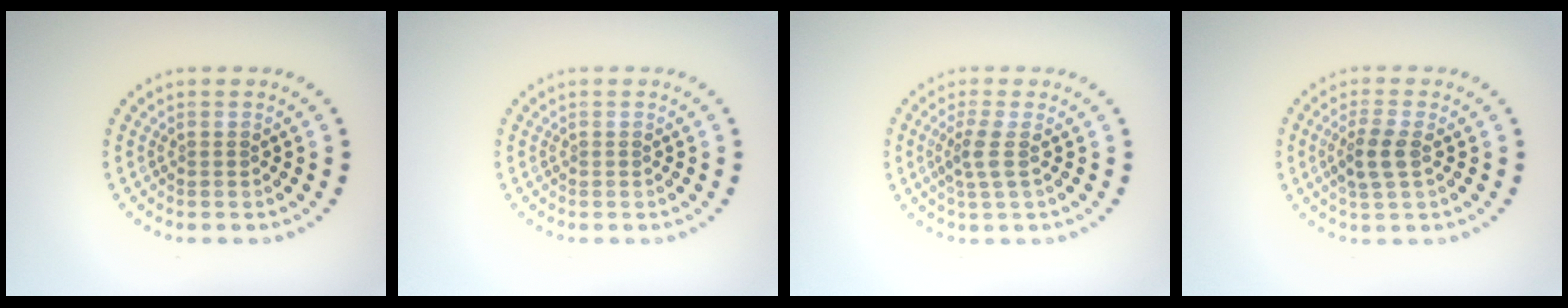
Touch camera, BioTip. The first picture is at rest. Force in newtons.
{"total": 0.0}
{"total": 2.1, "press": 1.6, "slide": 1.4}
{"total": 2.4, "press": 2.3, "slide": 0.8}